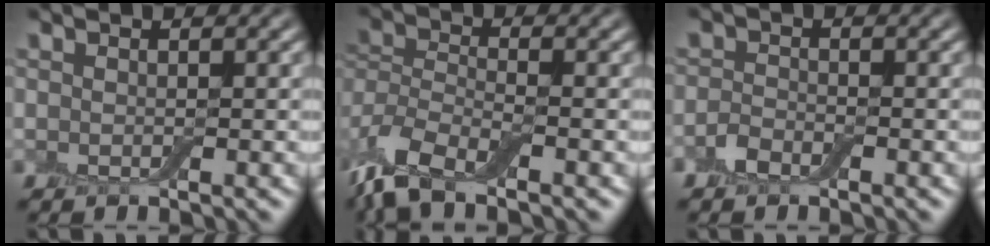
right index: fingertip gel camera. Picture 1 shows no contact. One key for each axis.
{"total": 6.6, "fx": -4.7, "fy": 2.4, "fz": 3.9, "tx": -0.078, "ty": -0.005, "tz": -0.104}
{"total": 1.7, "fx": -1.1, "fy": 0.9, "fz": 0.9, "tx": -0.018, "ty": 0.004, "tz": -0.025}